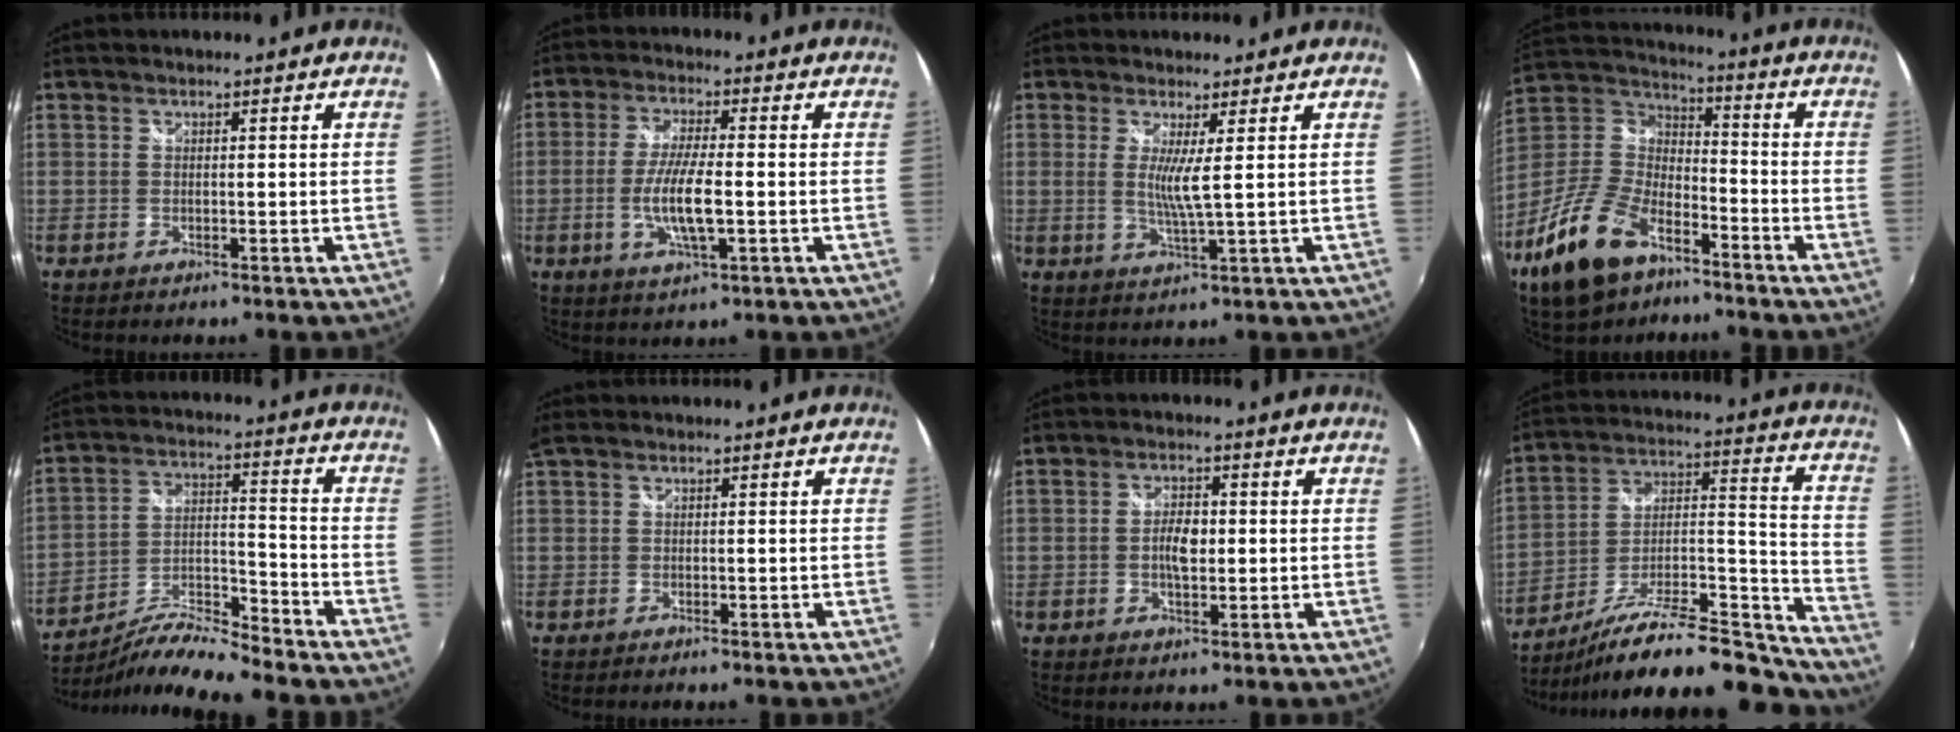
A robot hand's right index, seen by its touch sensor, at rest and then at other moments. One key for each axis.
{"total": 8.5, "fx": -1.7, "fy": 1.8, "fz": 8.2, "tx": -0.164, "ty": -0.010, "tz": -0.032}
{"total": 4.3, "fx": 1.0, "fy": -0.6, "fz": 4.2, "tx": -0.078, "ty": -0.014, "tz": 0.013}
{"total": 18.9, "fx": -11.2, "fy": 9.9, "fz": 11.7, "tx": -0.260, "ty": -0.005, "tz": -0.207}
{"total": 11.6, "fx": -10.7, "fy": 0.0, "fz": 4.4, "tx": -0.085, "ty": -0.001, "tz": -0.202}
{"total": 2.7, "fx": 0.4, "fy": 1.9, "fz": 1.8, "tx": -0.037, "ty": 0.001, "tz": 0.006}
{"total": 4.5, "fx": -0.2, "fy": 2.2, "fz": 4.0, "tx": -0.072, "ty": 0.004, "tz": -0.005}
{"total": 25.2, "fx": -20.7, "fy": 5.9, "fz": 13.1, "tx": -0.174, "ty": 0.005, "tz": -0.317}